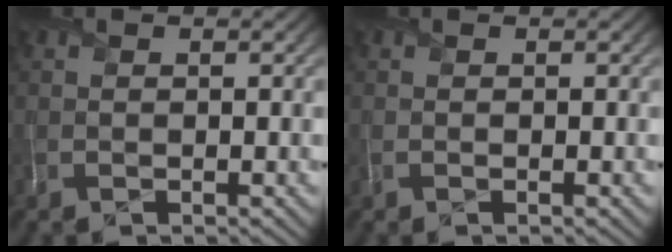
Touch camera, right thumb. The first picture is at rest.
{"total": 0.0}